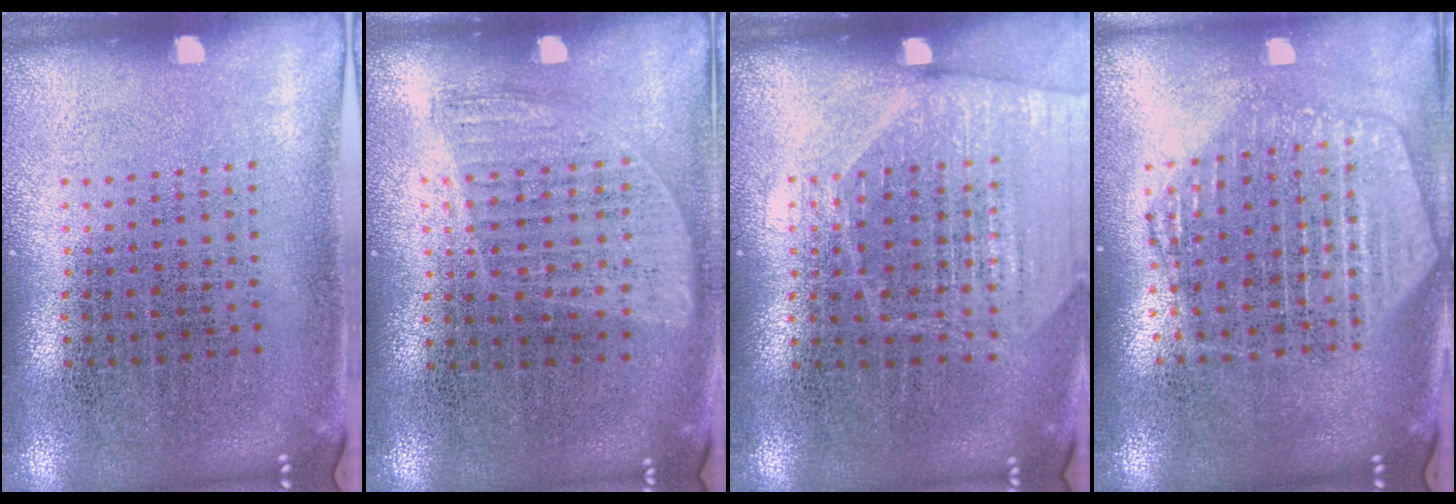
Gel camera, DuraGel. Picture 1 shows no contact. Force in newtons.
{"total": 0.9, "press": 0.8, "slide": 0.4}
{"total": 1.7, "press": 1.6, "slide": 0.5}
{"total": 2.2, "press": 2.0, "slide": 1.0}